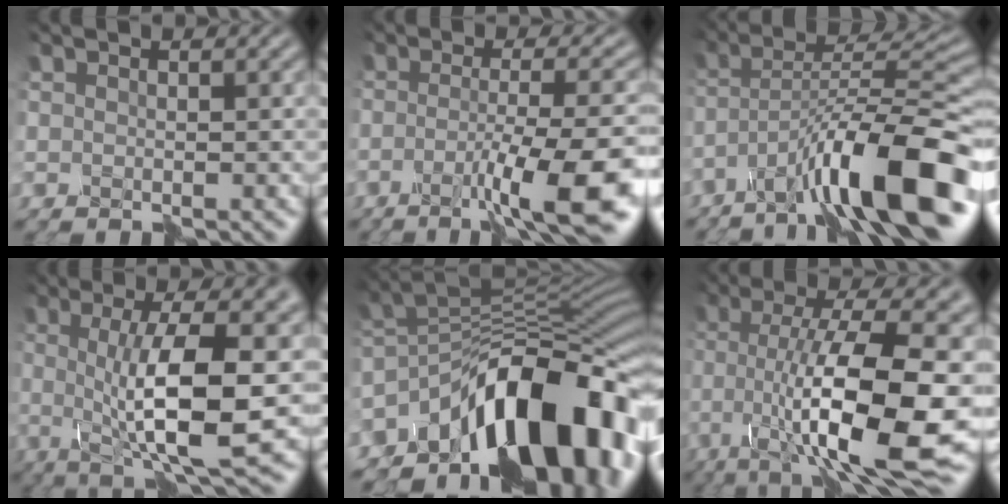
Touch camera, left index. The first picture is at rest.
{"total": 8.1, "force": [-4.1, 0.7, 7.0], "torque": [-0.108, 0.005, -0.071]}
{"total": 12.7, "force": [-8.1, 2.1, 9.5], "torque": [-0.152, 0.022, -0.138]}
{"total": 9.7, "force": [-0.4, 1.9, 9.5], "torque": [-0.138, 0.001, -0.004]}
{"total": 13.4, "force": [-8.0, 6.2, 8.8], "torque": [-0.112, 0.021, -0.135]}
{"total": 12.8, "force": [-3.8, 2.8, 11.9], "torque": [-0.191, 0.001, -0.058]}